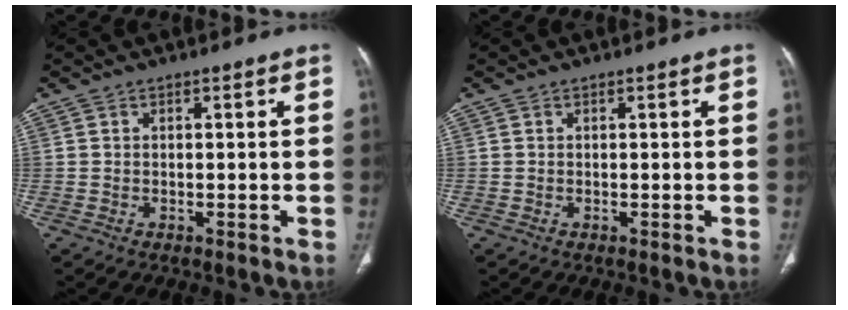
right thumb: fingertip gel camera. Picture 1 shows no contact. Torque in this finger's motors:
{"motor_torque": [0.22, 0.24, 0.19, -0.19, 0.03]}